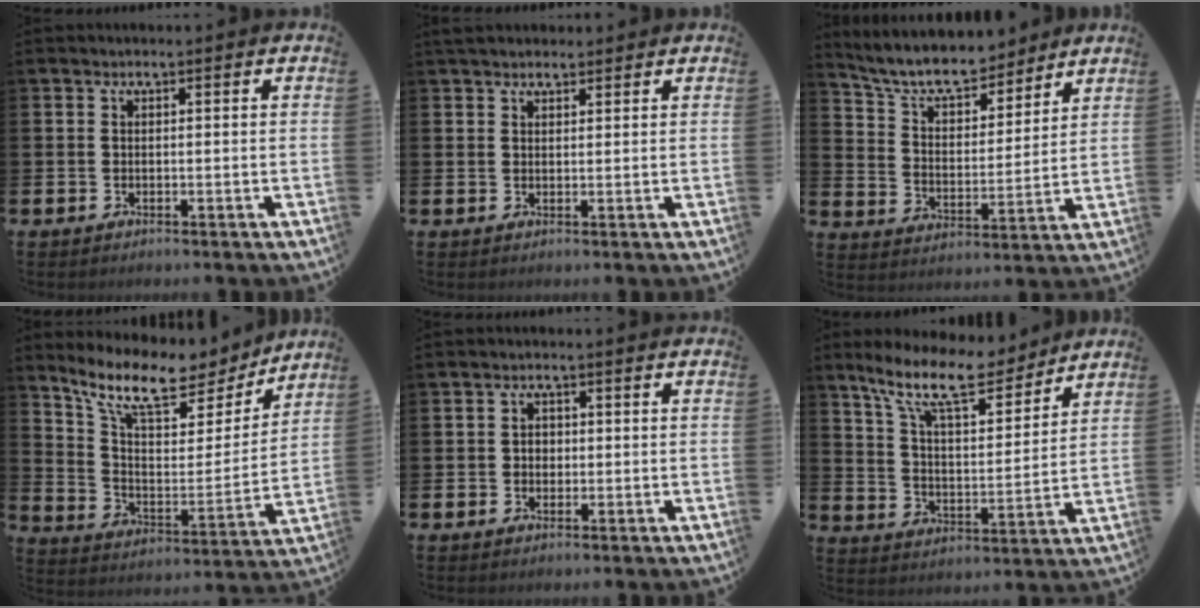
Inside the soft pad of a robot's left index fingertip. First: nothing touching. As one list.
[{"total": 2.5, "force": [2.3, 0.9, 0.5], "torque": [-0.005, -0.004, 0.040]}, {"total": 8.6, "force": [7.8, 2.4, 2.7], "torque": [-0.074, -0.053, 0.136]}, {"total": 11.0, "force": [9.2, 3.5, 4.9], "torque": [-0.123, -0.057, 0.157]}, {"total": 1.7, "force": [0.0, 1.5, 0.8], "torque": [0.000, 0.003, -0.006]}, {"total": 12.3, "force": [10.3, 3.2, 5.9], "torque": [-0.138, -0.054, 0.181]}]